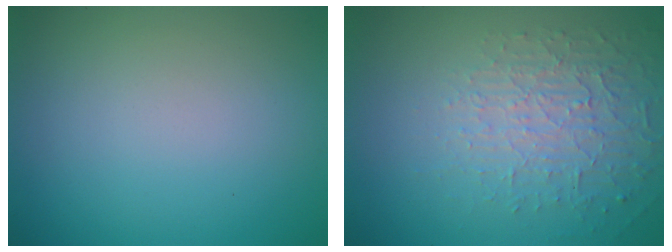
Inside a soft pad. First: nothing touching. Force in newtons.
{"total": 3.9, "press": 3.0, "slide": 2.6}